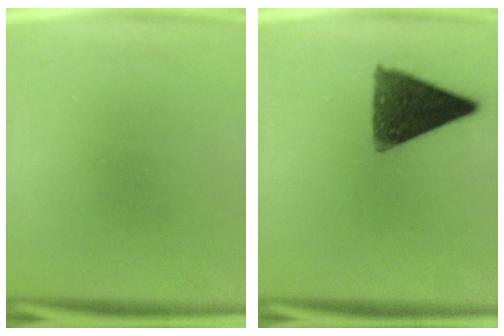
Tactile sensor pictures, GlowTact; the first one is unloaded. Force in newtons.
{"total": 11.9}